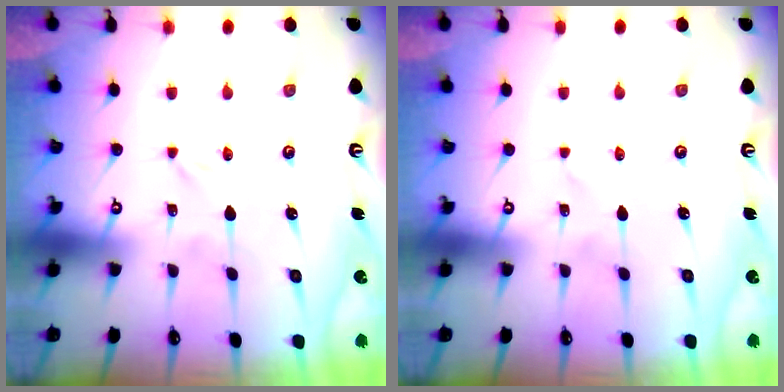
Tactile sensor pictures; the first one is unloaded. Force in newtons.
{"total": 0.0}